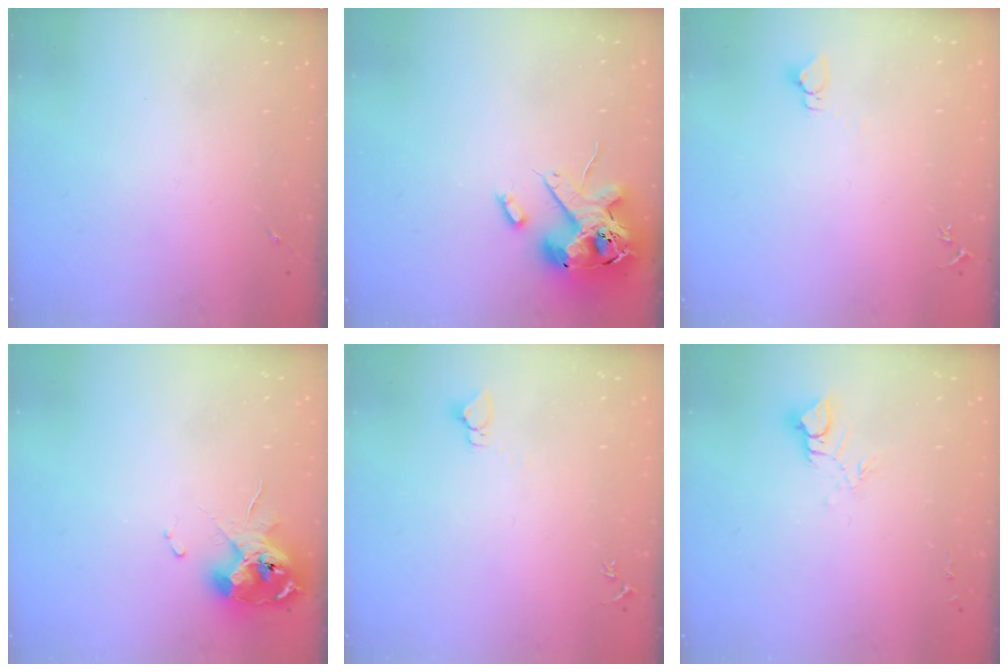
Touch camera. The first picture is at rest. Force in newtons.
{"total": 16.4, "press": 16.2, "slide": 2.7}
{"total": 2.9, "press": 2.9, "slide": 0.1}
{"total": 11.9, "press": 11.8, "slide": 1.4}
{"total": 2.9, "press": 2.9, "slide": 0.1}
{"total": 6.3, "press": 6.3, "slide": 0.5}